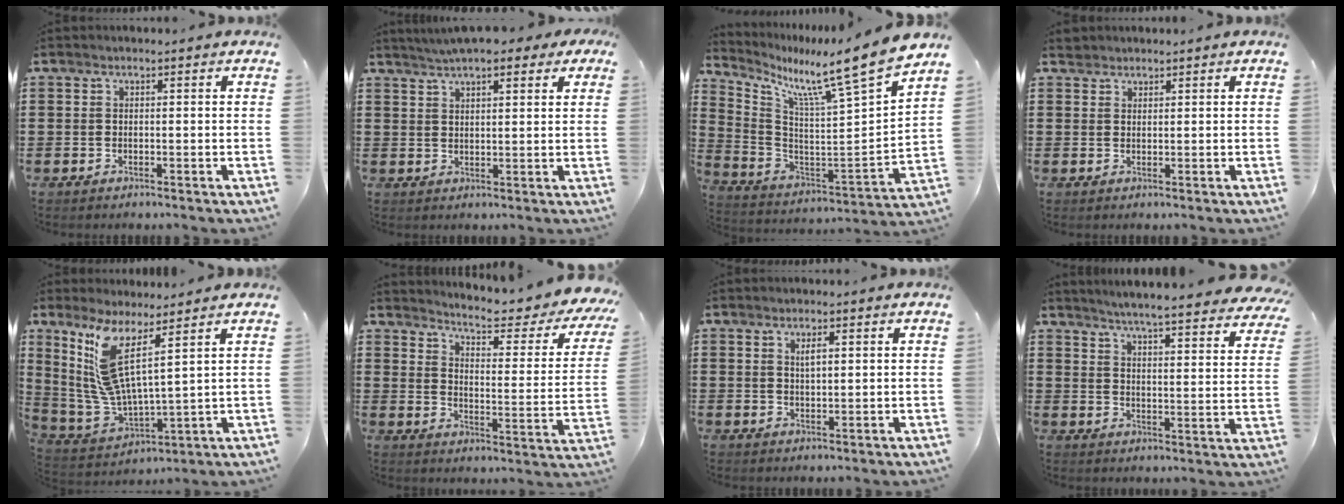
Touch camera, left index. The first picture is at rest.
{"total": 4.8, "force": [4.0, 1.2, 2.3], "torque": [-0.049, 0.000, 0.071]}
{"total": 10.8, "force": [9.2, -0.9, 5.5], "torque": [-0.121, -0.088, 0.134]}
{"total": 1.4, "force": [1.3, 0.7, 0.0], "torque": [-0.005, 0.002, 0.026]}
{"total": 10.1, "force": [5.7, 1.7, 8.2], "torque": [-0.203, -0.049, 0.094]}
{"total": 5.0, "force": [4.3, 0.2, 2.4], "torque": [-0.055, -0.042, 0.060]}
{"total": 2.0, "force": [0.7, 0.6, 1.8], "torque": [-0.035, 0.003, 0.011]}
{"total": 4.4, "force": [4.3, -0.5, 0.9], "torque": [-0.040, -0.033, 0.069]}